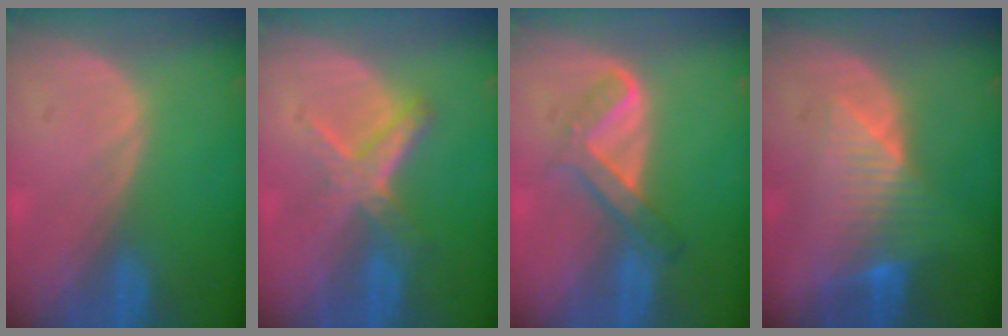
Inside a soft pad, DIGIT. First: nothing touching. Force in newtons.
{"total": 5.7, "press": 5.4, "slide": 1.7}
{"total": 5.3, "press": 5.0, "slide": 1.9}
{"total": 7.7, "press": 7.0, "slide": 3.3}